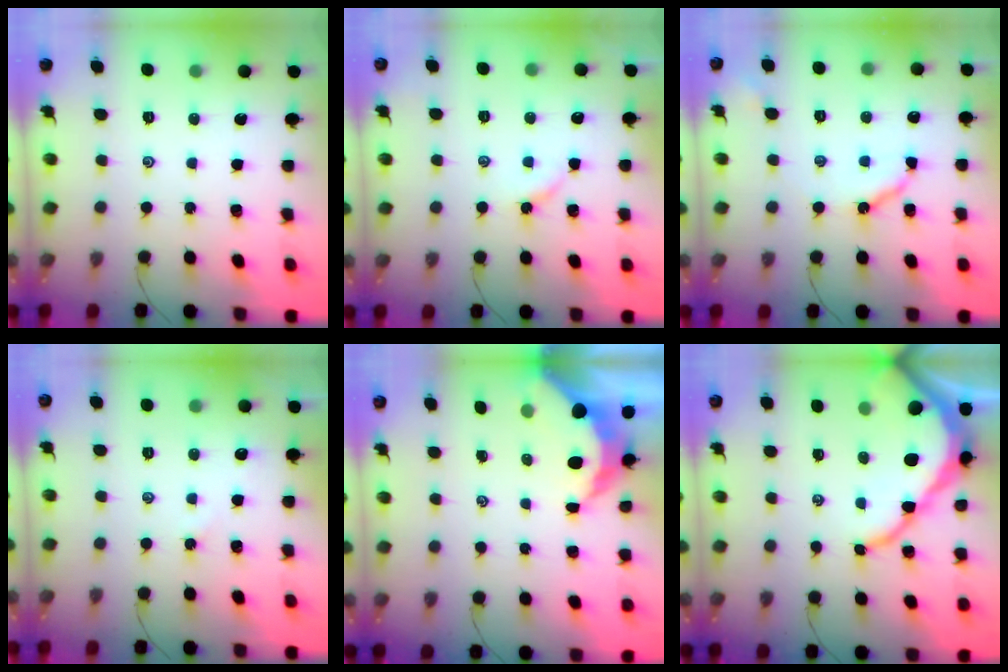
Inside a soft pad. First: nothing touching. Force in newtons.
{"total": 2.7, "press": 2.6, "slide": 0.5}
{"total": 7.1, "press": 7.0, "slide": 0.7}
{"total": 2.8, "press": 2.8, "slide": 0.5}
{"total": 5.9, "press": 5.8, "slide": 0.9}
{"total": 11.9, "press": 11.8, "slide": 1.1}